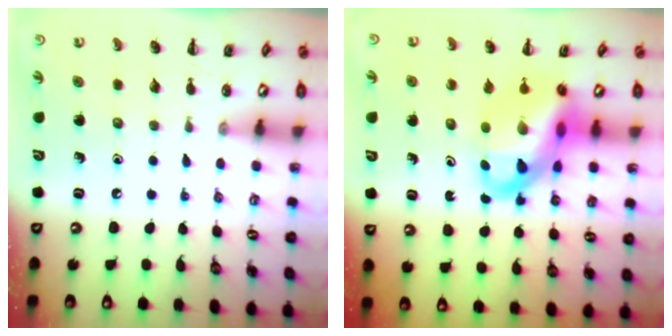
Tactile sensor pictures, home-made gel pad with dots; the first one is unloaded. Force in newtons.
{"total": 14.8, "press": 14.3, "slide": 3.6}